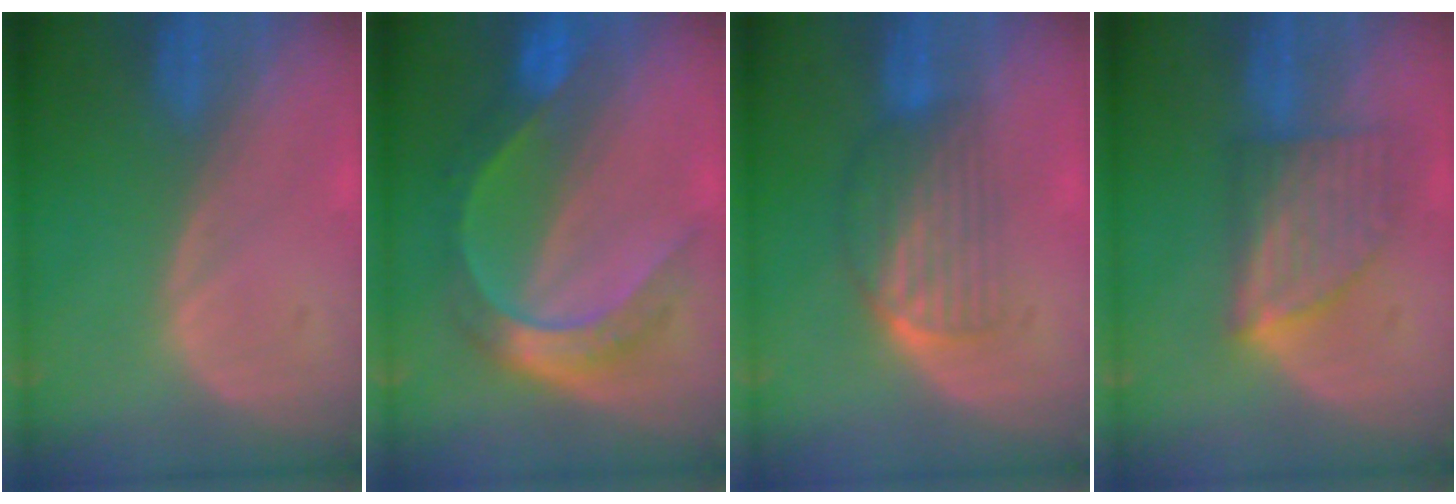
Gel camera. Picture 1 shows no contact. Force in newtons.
{"total": 8.2, "press": 8.1, "slide": 0.8}
{"total": 6.7, "press": 5.8, "slide": 3.5}
{"total": 7.1, "press": 6.6, "slide": 2.6}